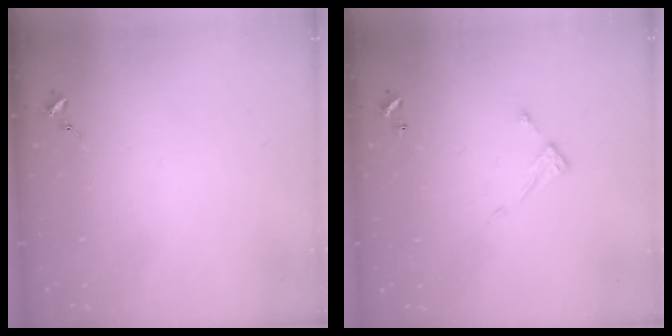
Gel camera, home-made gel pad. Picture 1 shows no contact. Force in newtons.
{"total": 6.7, "press": 6.7, "slide": 0.2}